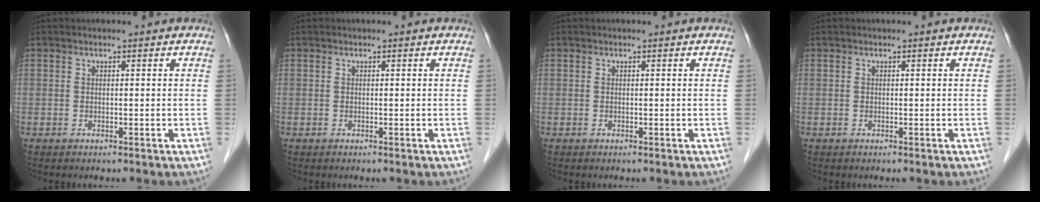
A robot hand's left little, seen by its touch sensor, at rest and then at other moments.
{"total": 0.0}
{"total": 0.0}
{"total": 0.0}